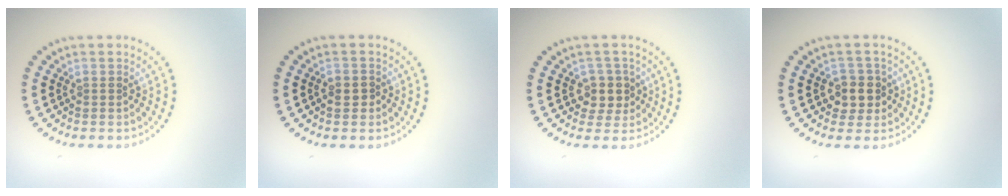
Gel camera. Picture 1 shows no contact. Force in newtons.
{"total": 0.9, "press": 0.9, "slide": 0.2}
{"total": 2.5, "press": 2.2, "slide": 1.2}
{"total": 2.5, "press": 2.4, "slide": 0.9}